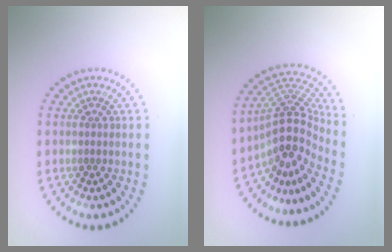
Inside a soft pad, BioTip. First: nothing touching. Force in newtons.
{"total": 5.1, "press": 3.6, "slide": 3.5}